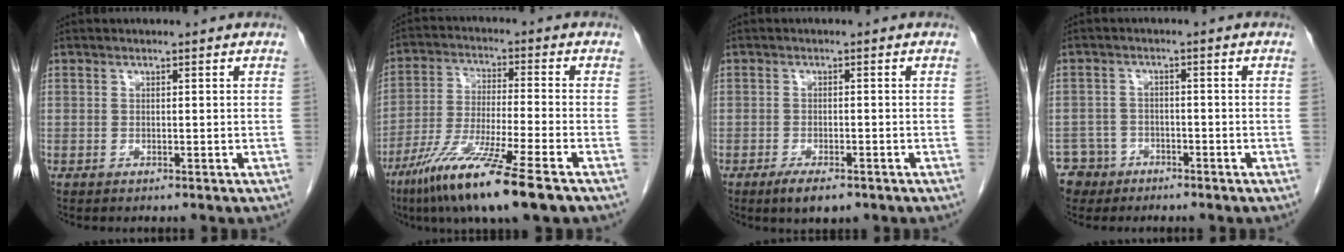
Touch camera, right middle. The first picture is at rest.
{"total": 14.1, "force": [-8.8, 0.0, 11.0], "torque": [-0.220, -0.048, -0.162]}
{"total": 4.0, "force": [-2.6, 1.2, 2.7], "torque": [-0.052, -0.006, -0.038]}
{"total": 4.7, "force": [-3.1, 3.5, -0.5], "torque": [0.014, 0.009, -0.054]}